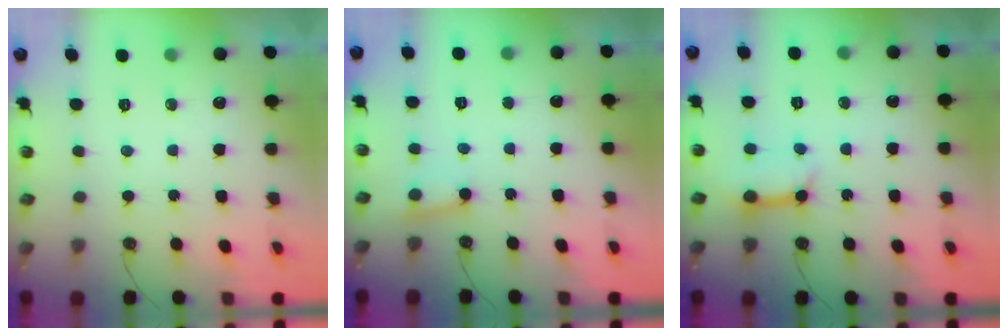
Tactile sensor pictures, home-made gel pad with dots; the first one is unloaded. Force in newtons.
{"total": 3.7, "press": 3.6, "slide": 0.8}
{"total": 10.5, "press": 10.4, "slide": 1.2}